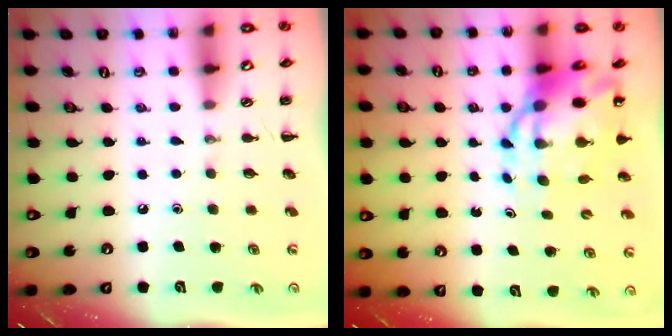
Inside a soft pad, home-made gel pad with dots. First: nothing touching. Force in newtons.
{"total": 11.4, "press": 10.9, "slide": 3.2}